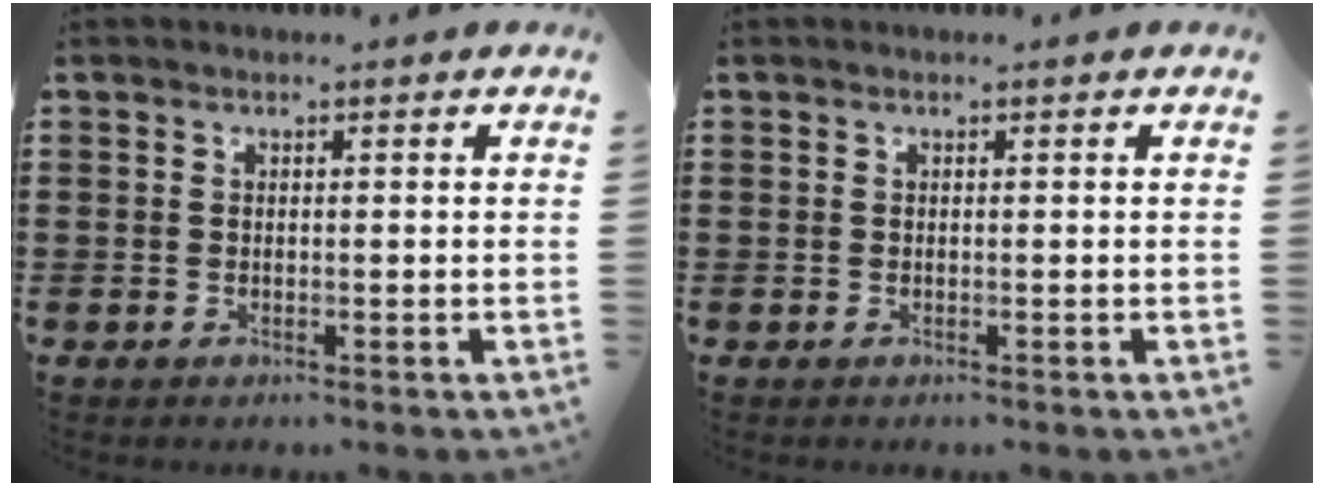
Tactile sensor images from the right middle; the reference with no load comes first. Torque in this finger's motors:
{"motor_torque": [0.47, 0.56, -0.03, 0.01]}